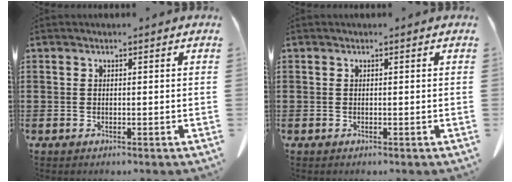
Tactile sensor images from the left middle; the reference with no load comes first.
{"total": 0.0}